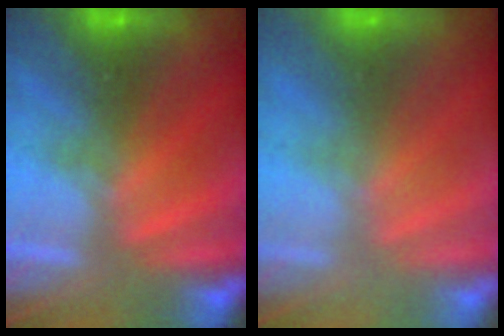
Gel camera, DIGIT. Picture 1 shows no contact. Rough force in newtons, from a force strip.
{"total": 2.7}